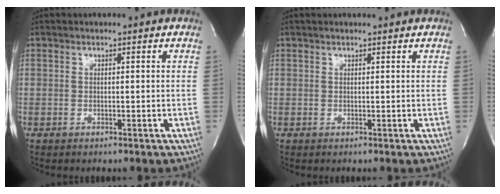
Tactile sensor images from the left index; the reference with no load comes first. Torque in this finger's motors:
{"motor_torque": [0.12, -0.33, 0.01, -0.01]}